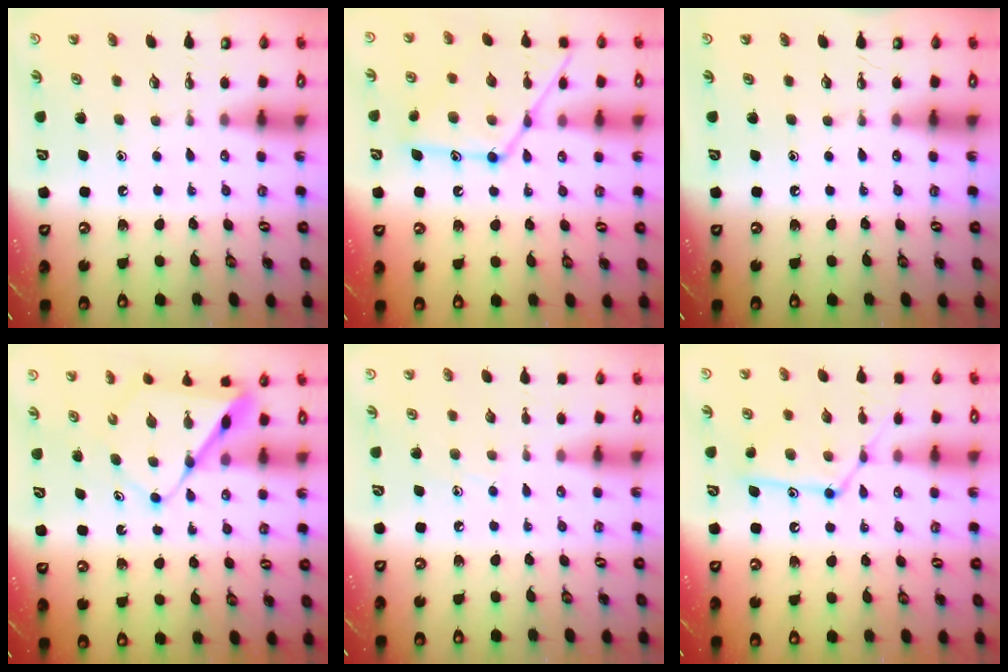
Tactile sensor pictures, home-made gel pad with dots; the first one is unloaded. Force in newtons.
{"total": 15.7, "press": 15.7, "slide": 1.2}
{"total": 0.0}
{"total": 9.0, "press": 9.0, "slide": 0.8}
{"total": 5.0, "press": 5.0, "slide": 0.5}
{"total": 13.2, "press": 13.1, "slide": 0.9}